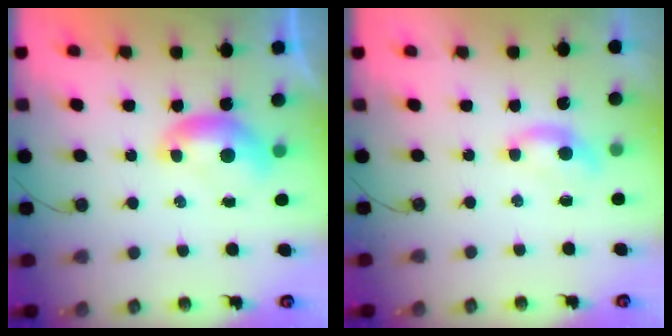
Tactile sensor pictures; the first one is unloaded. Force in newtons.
{"total": 0.6, "press": 0.4, "slide": 0.4}